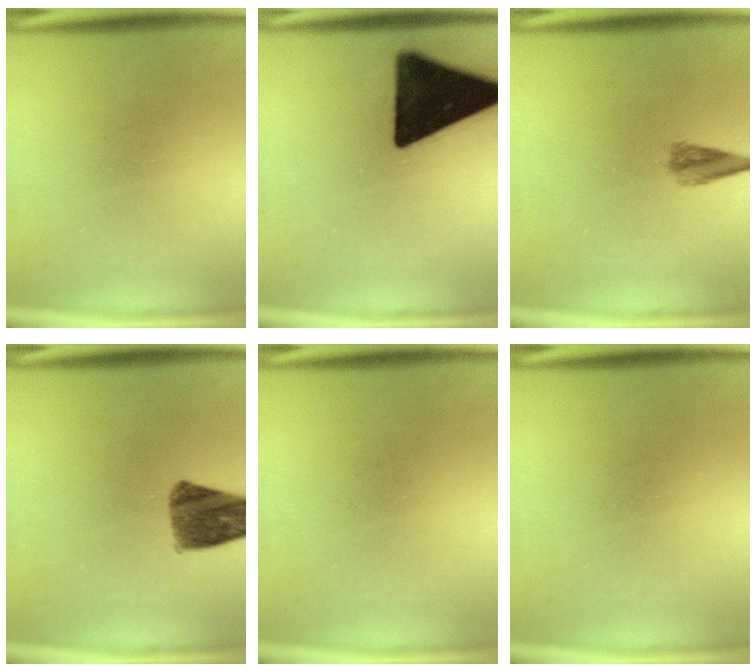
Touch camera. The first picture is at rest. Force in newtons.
{"total": 19.4}
{"total": 2.5}
{"total": 9.2}
{"total": 0.0}
{"total": 0.0}